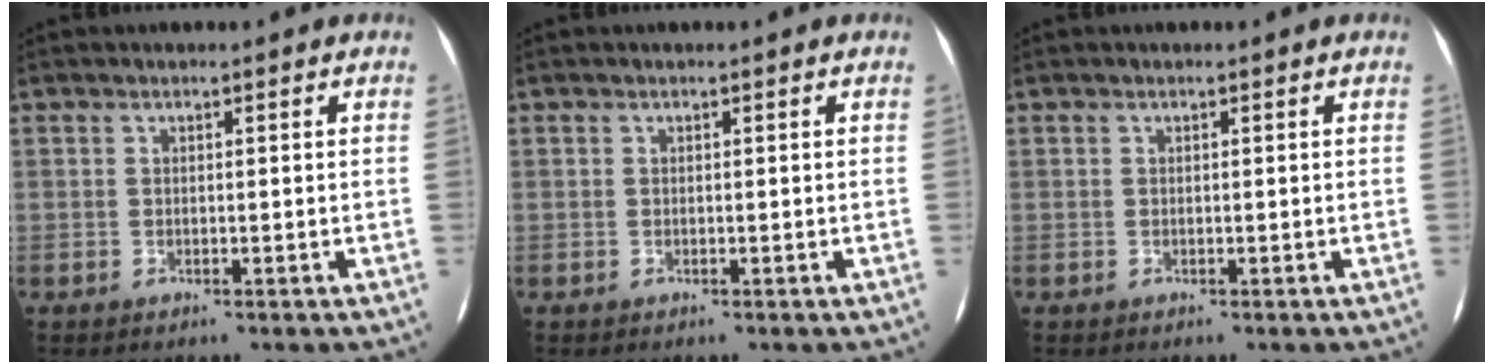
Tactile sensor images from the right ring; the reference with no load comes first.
{"total": 0.0}
{"total": 0.0}